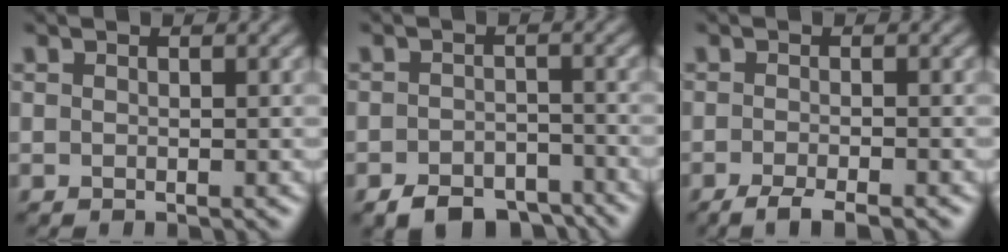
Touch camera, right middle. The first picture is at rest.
{"total": 4.7, "force": [-3.7, 2.2, 1.7], "torque": [-0.020, -0.006, -0.063]}
{"total": 3.2, "force": [-2.3, 0.6, 2.1], "torque": [-0.030, -0.004, -0.047]}